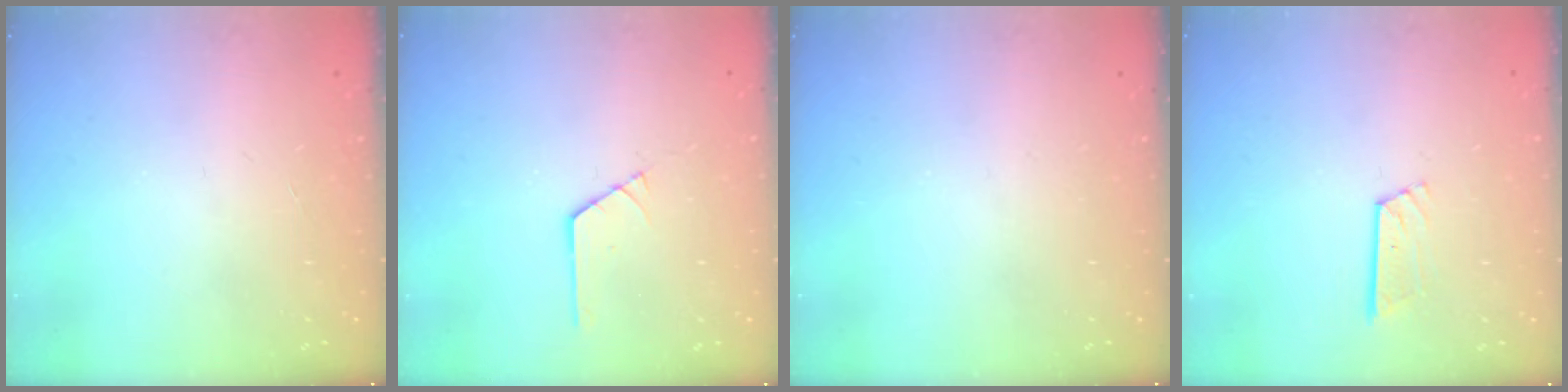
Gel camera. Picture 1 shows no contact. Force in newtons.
{"total": 1.3, "press": 1.3, "slide": 0.1}
{"total": 0.0}
{"total": 6.7, "press": 6.7, "slide": 0.5}